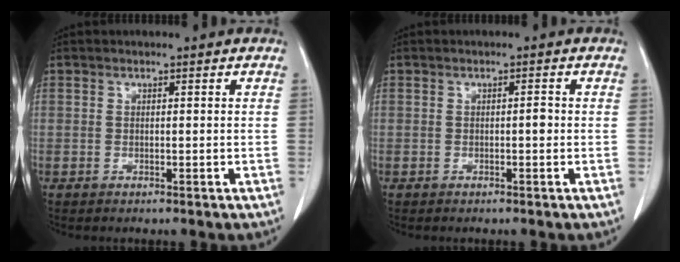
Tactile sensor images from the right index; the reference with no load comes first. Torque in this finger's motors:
{"motor_torque": [0.28, -0.16, 0.00, 0.02]}